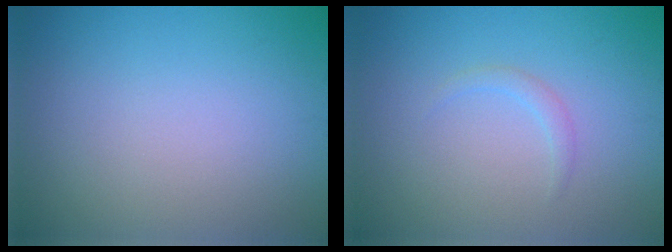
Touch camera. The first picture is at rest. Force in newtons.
{"total": 0.9, "press": 0.9, "slide": 0.1}